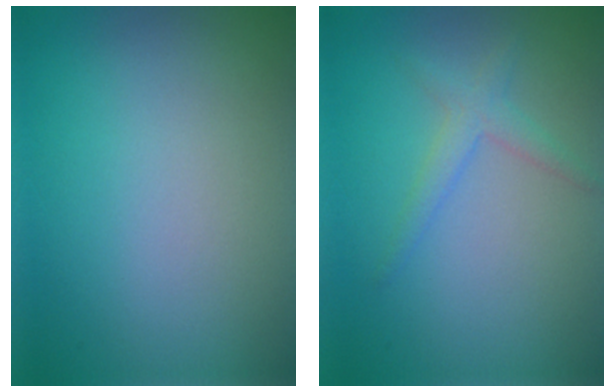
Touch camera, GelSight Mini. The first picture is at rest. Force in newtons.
{"total": 1.8, "press": 1.8, "slide": 0.1}